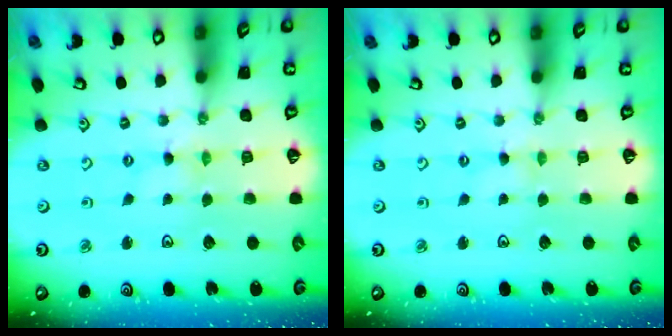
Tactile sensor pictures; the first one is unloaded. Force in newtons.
{"total": 1.3, "press": 1.3, "slide": 0.3}